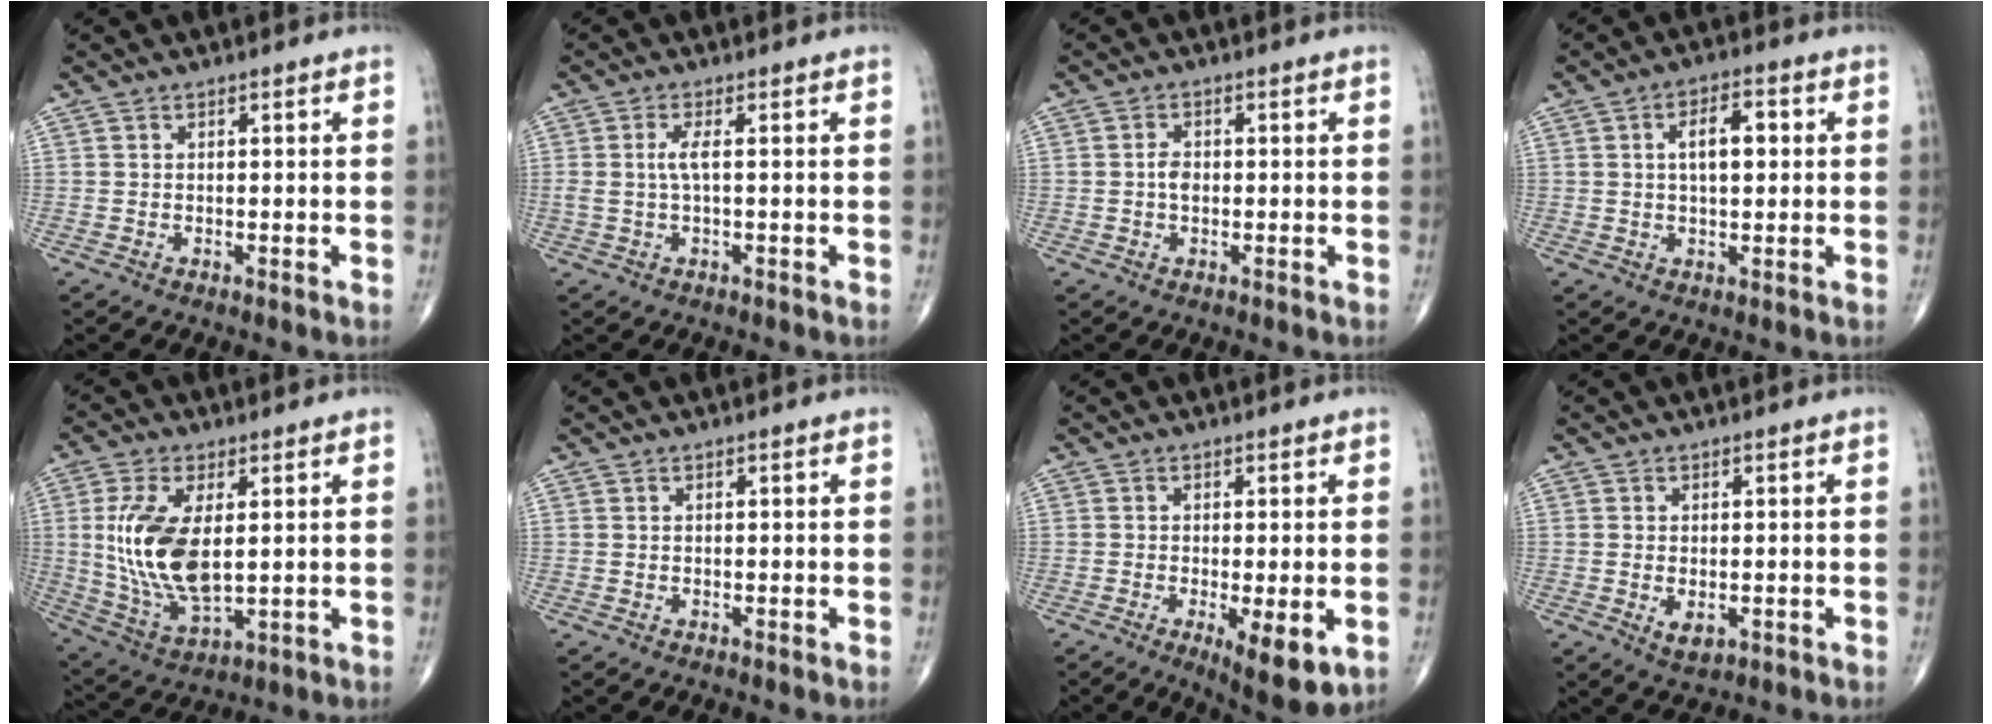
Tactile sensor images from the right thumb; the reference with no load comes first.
{"total": 2.7, "force": [0.3, 0.5, 2.6], "torque": [-0.068, 0.005, 0.007]}
{"total": 2.2, "force": [-0.1, 1.5, 1.7], "torque": [-0.025, 0.003, -0.005]}
{"total": 6.7, "force": [1.2, 3.2, 5.8], "torque": [-0.080, 0.009, 0.016]}
{"total": 14.9, "force": [1.8, 7.2, 12.9], "torque": [-0.264, -0.016, 0.047]}
{"total": 0.0}
{"total": 8.4, "force": [-2.5, 2.5, 7.6], "torque": [-0.111, -0.021, -0.035]}
{"total": 3.1, "force": [-0.7, 1.8, 2.5], "torque": [-0.039, -0.007, -0.005]}